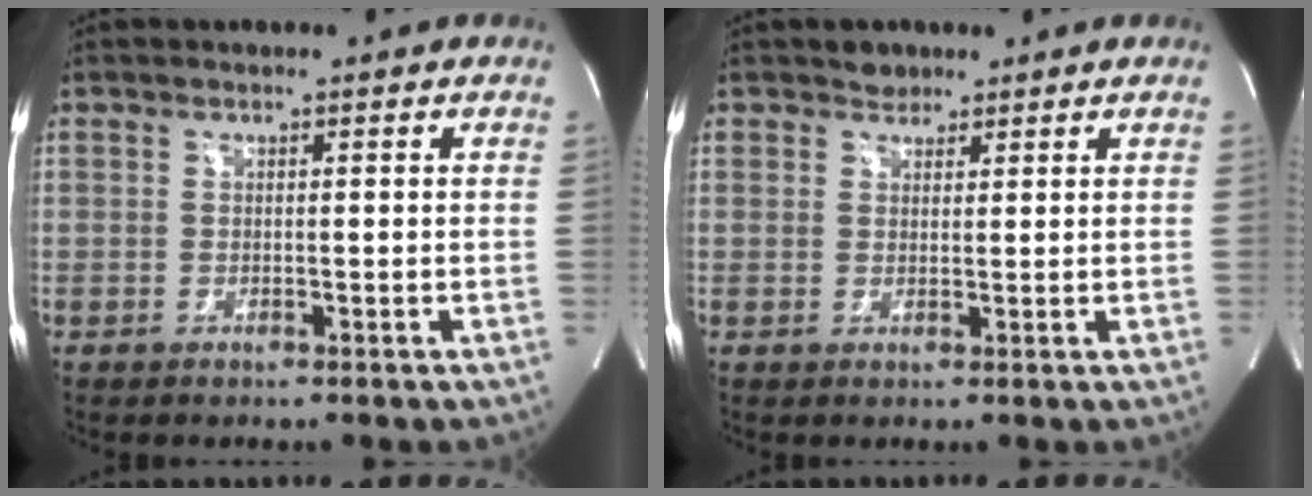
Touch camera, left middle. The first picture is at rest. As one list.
[{"total": 1.8, "force": [1.4, 1.2, 0.0], "torque": [0.004, 0.002, 0.019]}]